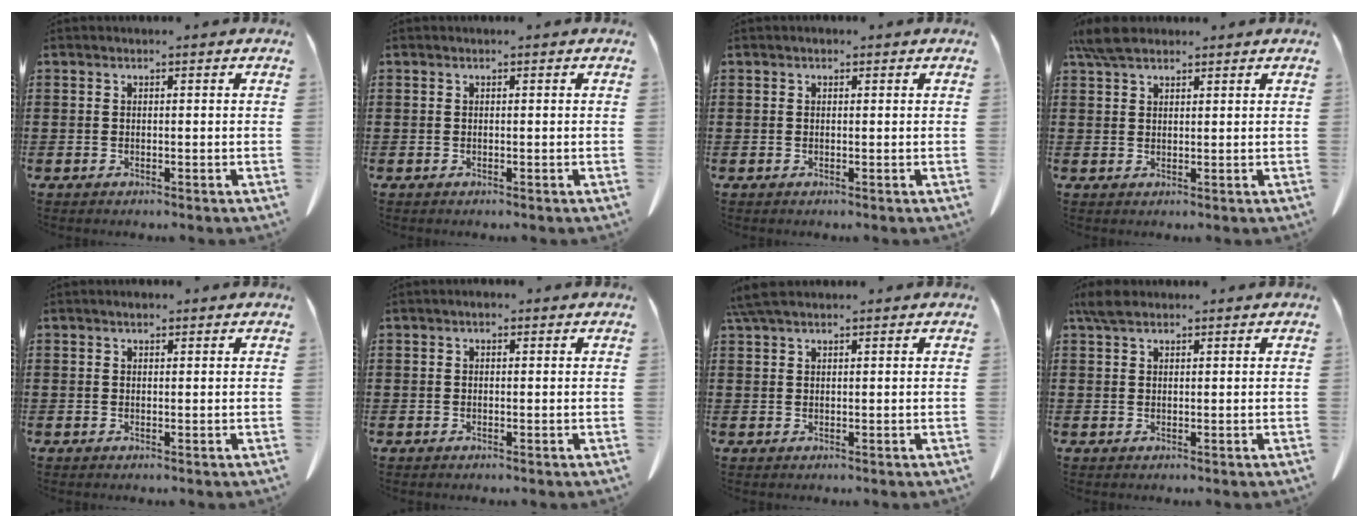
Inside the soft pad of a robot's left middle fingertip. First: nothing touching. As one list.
[{"total": 0.0}, {"total": 0.5, "force": [0.2, 0.5, 0.1], "torque": [-0.004, 0.005, 0.003]}, {"total": 4.6, "force": [3.6, 1.7, 2.3], "torque": [-0.056, 0.003, 0.069]}, {"total": 1.0, "force": [0.8, 0.4, 0.4], "torque": [-0.003, 0.000, 0.012]}, {"total": 0.7, "force": [0.1, 0.5, 0.4], "torque": [-0.010, 0.006, 0.002]}, {"total": 3.1, "force": [2.4, 0.8, 1.9], "torque": [-0.043, 0.003, 0.046]}, {"total": 2.8, "force": [2.1, 1.3, 1.3], "torque": [-0.034, 0.006, 0.040]}]